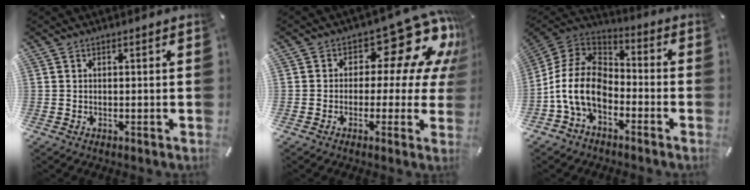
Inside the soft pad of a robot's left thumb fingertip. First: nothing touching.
{"total": 15.9, "force": [8.0, 8.3, 10.9], "torque": [-0.149, -0.054, 0.131]}
{"total": 13.9, "force": [-6.2, 9.0, 8.5], "torque": [-0.188, 0.031, -0.120]}